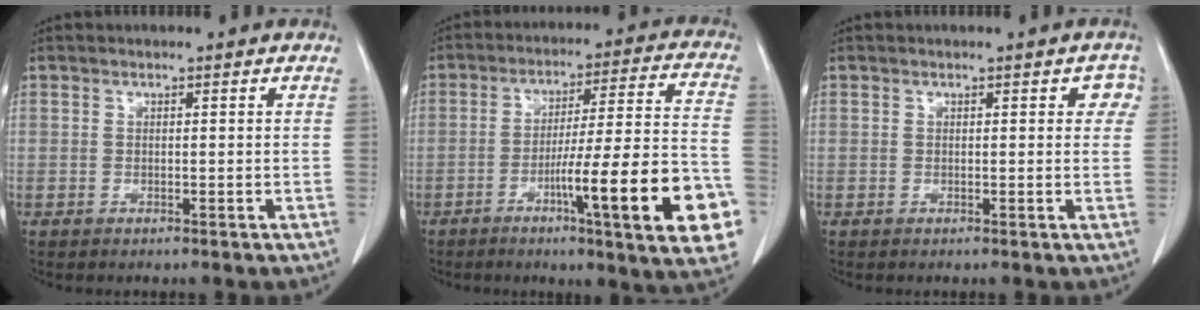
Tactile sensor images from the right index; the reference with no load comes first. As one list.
[{"total": 20.4, "force": [-7.5, 0.7, 19.0], "torque": [-0.218, 0.000, -0.107]}, {"total": 2.6, "force": [0.9, 1.4, 2.0], "torque": [-0.010, 0.010, 0.003]}]